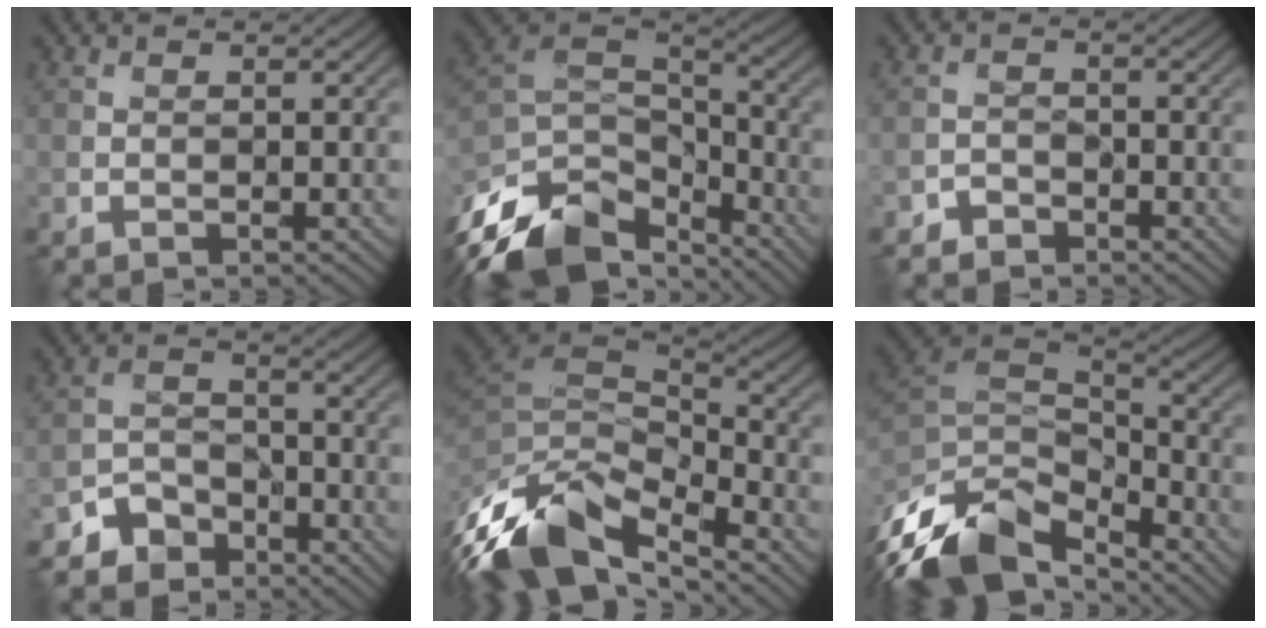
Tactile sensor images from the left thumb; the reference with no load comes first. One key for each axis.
{"total": 15.6, "fx": -10.5, "fy": 8.0, "fz": 8.2, "tx": -0.233, "ty": -0.026, "tz": -0.185}
{"total": 2.1, "fx": -1.8, "fy": 1.1, "fz": 0.3, "tx": -0.001, "ty": 0.004, "tz": -0.039}
{"total": 5.1, "fx": -4.0, "fy": 3.0, "fz": 1.1, "tx": -0.022, "ty": -0.002, "tz": -0.085}
{"total": 15.5, "fx": -8.1, "fy": 7.7, "fz": 10.8, "tx": -0.274, "ty": -0.034, "tz": -0.128}
{"total": 15.0, "fx": -9.3, "fy": 7.5, "fz": 9.1, "tx": -0.242, "ty": -0.023, "tz": -0.161}